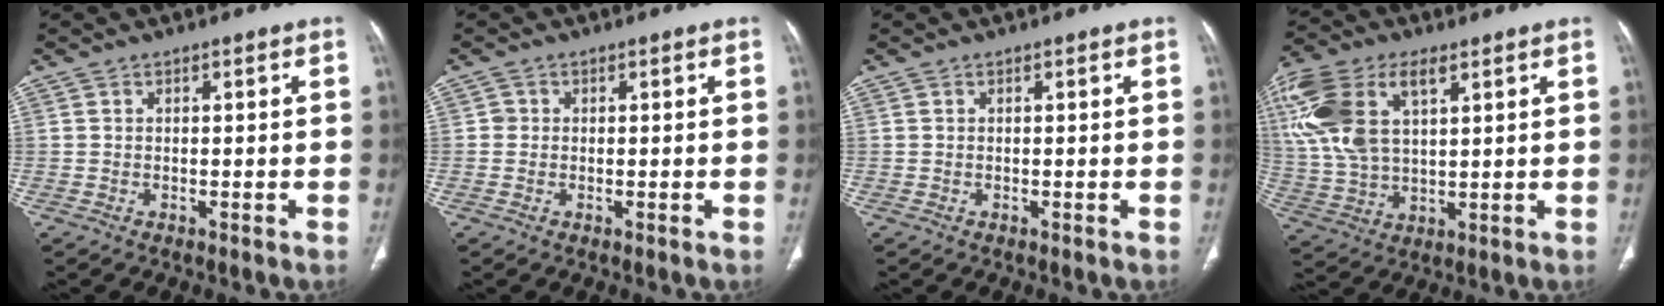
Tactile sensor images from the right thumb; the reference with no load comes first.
{"total": 1.0, "force": [0.0, 1.0, 0.2], "torque": [0.003, 0.003, -0.001]}
{"total": 0.0}
{"total": 17.7, "force": [6.7, 9.6, 13.3], "torque": [-0.297, 0.001, 0.128]}